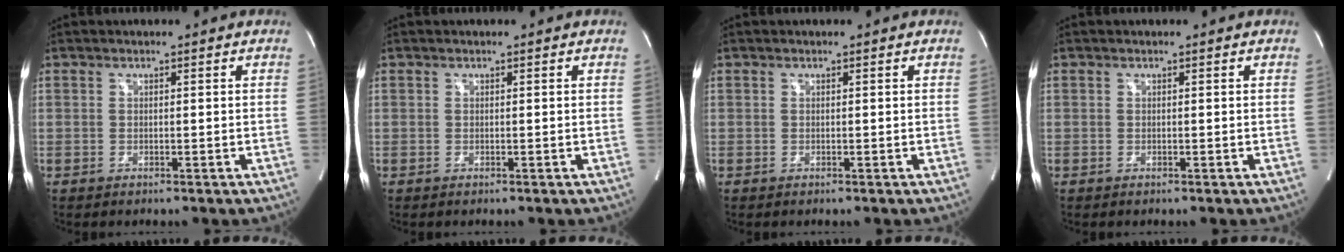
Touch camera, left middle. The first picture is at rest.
{"total": 0.0}
{"total": 0.0}
{"total": 0.0}